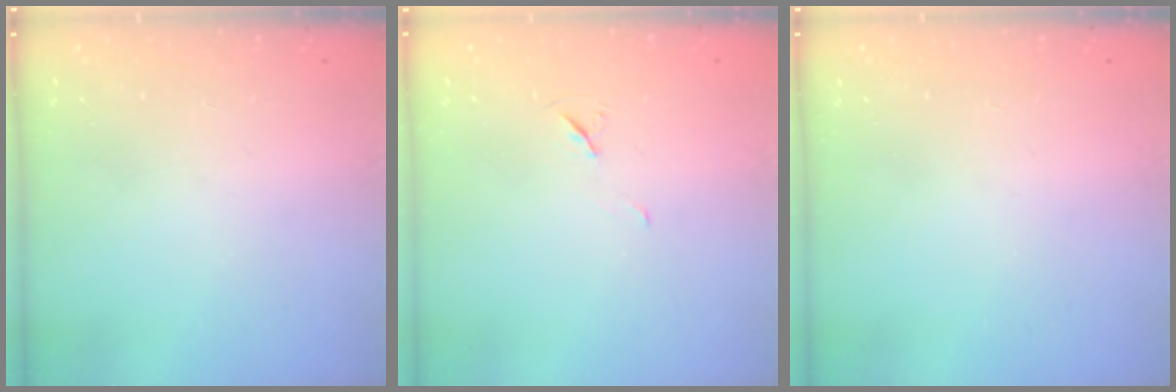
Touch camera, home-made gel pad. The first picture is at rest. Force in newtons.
{"total": 4.9, "press": 4.4, "slide": 2.2}
{"total": 0.0}